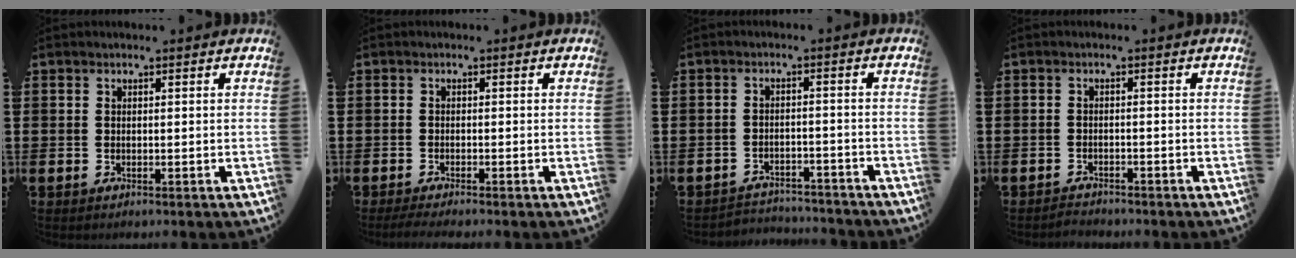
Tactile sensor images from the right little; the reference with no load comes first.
{"total": 1.2, "force": [-0.8, 0.0, 0.8], "torque": [-0.012, -0.002, -0.016]}
{"total": 2.7, "force": [-2.7, 0.3, -0.2], "torque": [-0.005, 0.002, -0.059]}
{"total": 1.2, "force": [-1.1, 0.0, -0.2], "torque": [-0.002, 0.004, -0.025]}